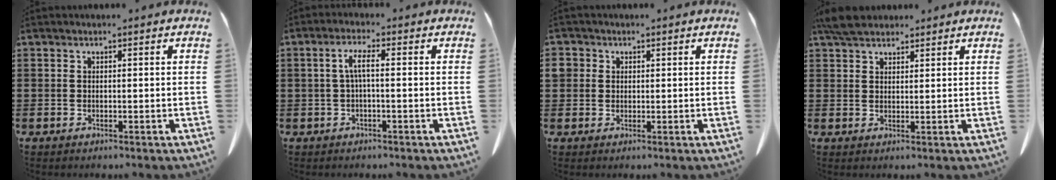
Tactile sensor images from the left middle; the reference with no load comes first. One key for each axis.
{"total": 3.3, "fx": -0.1, "fy": 0.6, "fz": 3.2, "tx": -0.061, "ty": 0.006, "tz": -0.005}
{"total": 1.6, "fx": 0.7, "fy": 1.5, "fz": 0.3, "tx": -0.014, "ty": 0.006, "tz": 0.014}
{"total": 4.4, "fx": 3.7, "fy": 1.5, "fz": 1.8, "tx": -0.037, "ty": -0.004, "tz": 0.070}